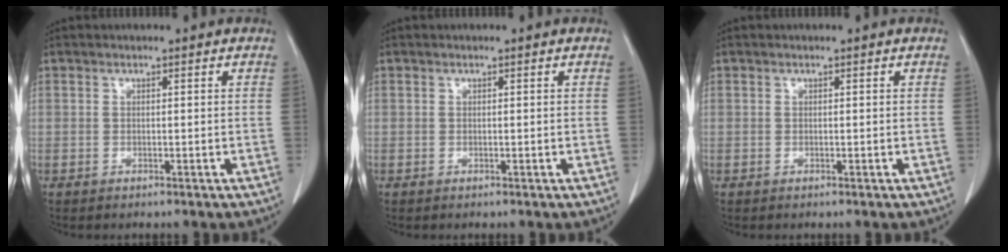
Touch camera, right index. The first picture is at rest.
{"total": 0.0}
{"total": 0.0}